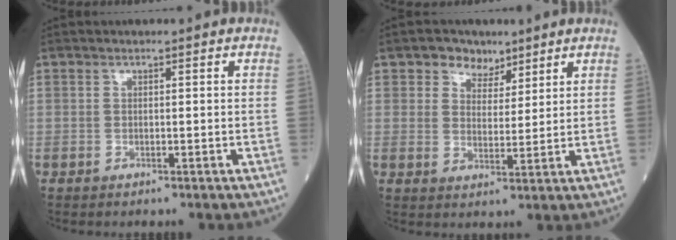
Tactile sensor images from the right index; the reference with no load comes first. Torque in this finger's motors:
{"motor_torque": [0.03, 0.04, 0.04, 0.03]}